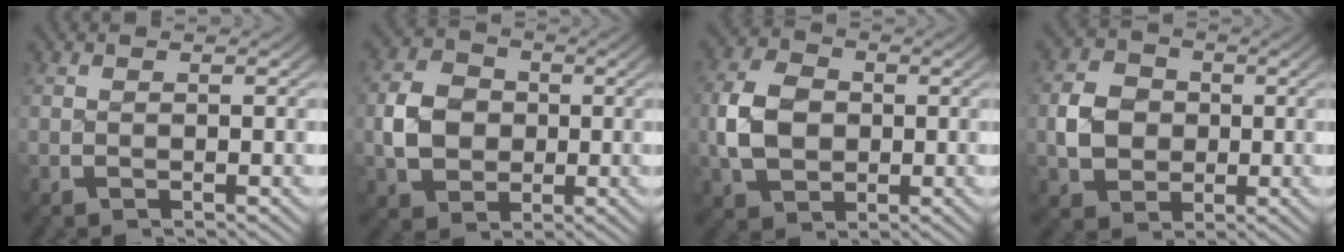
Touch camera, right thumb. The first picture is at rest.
{"total": 7.0, "force": [-0.5, 5.6, 4.2], "torque": [-0.091, -0.018, -0.002]}
{"total": 6.7, "force": [-0.2, 5.0, 4.5], "torque": [-0.099, -0.018, 0.008]}
{"total": 6.4, "force": [-0.4, 5.2, 3.6], "torque": [-0.078, -0.017, 0.000]}